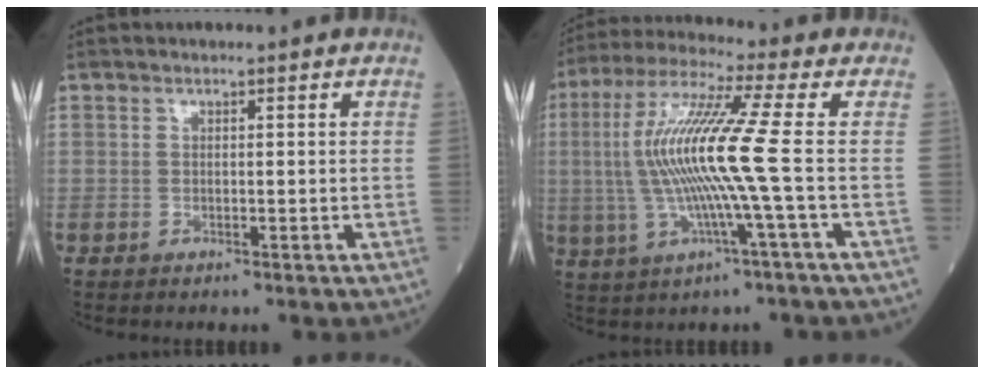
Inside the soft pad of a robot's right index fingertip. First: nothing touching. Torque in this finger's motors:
{"motor_torque": [2.14, 0.00, 1.06, 0.21]}